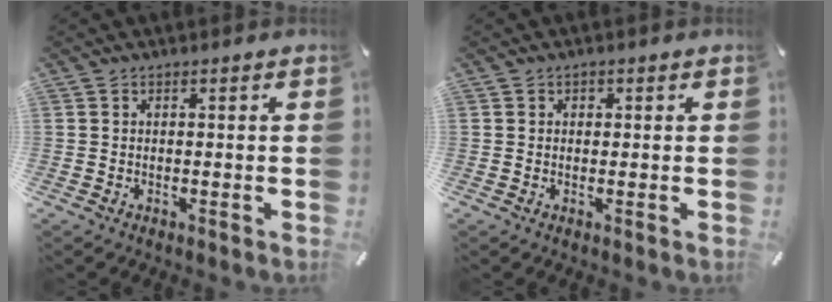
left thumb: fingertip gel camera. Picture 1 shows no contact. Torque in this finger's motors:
{"motor_torque": [0.23, 0.25, 0.08, -0.11, 0.00]}